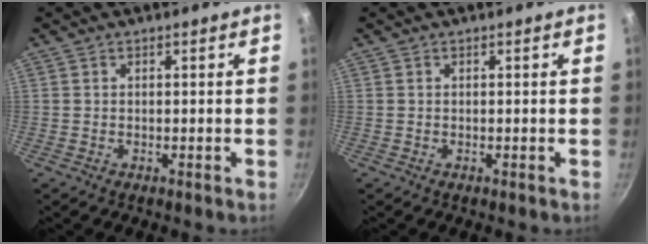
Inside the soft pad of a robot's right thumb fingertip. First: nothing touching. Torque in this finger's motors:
{"motor_torque": [0.00, 0.00, 0.00, 0.00, 0.00]}